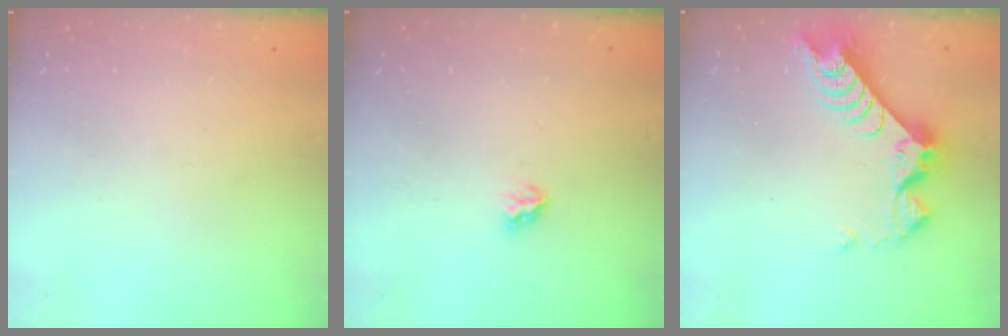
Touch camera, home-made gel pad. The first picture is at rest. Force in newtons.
{"total": 2.7, "press": 2.6, "slide": 0.4}
{"total": 10.2, "press": 10.2, "slide": 0.9}